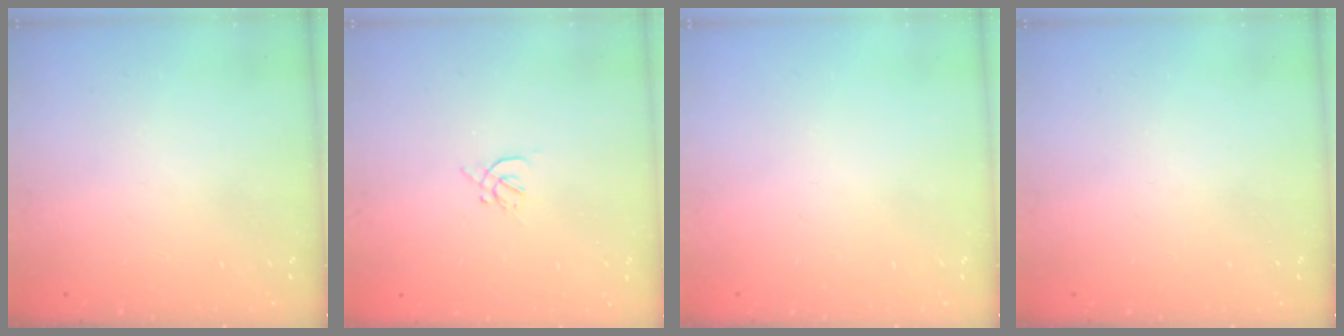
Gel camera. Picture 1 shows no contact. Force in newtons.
{"total": 1.7, "press": 1.7, "slide": 0.5}
{"total": 0.0}
{"total": 0.0}